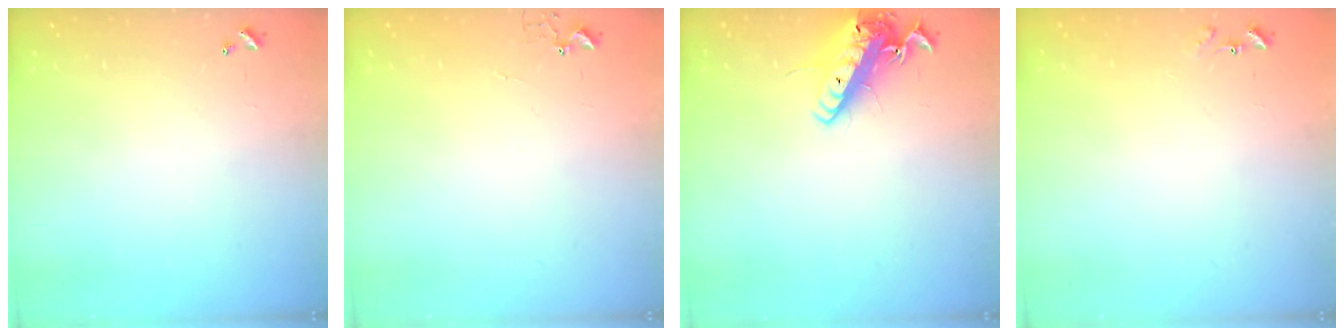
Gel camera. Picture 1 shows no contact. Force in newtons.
{"total": 2.9, "press": 2.9, "slide": 0.3}
{"total": 15.0, "press": 14.7, "slide": 3.1}
{"total": 6.9, "press": 6.8, "slide": 0.6}